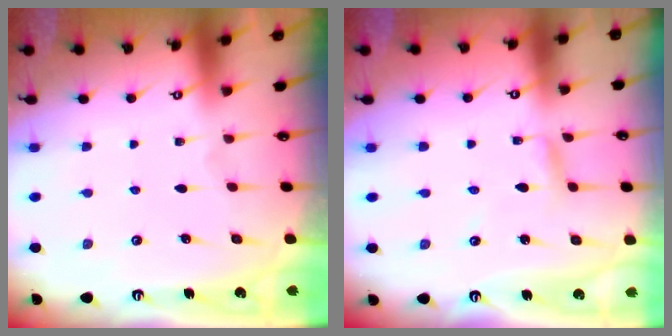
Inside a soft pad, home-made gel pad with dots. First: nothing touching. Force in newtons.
{"total": 2.0, "press": 2.0, "slide": 0.2}